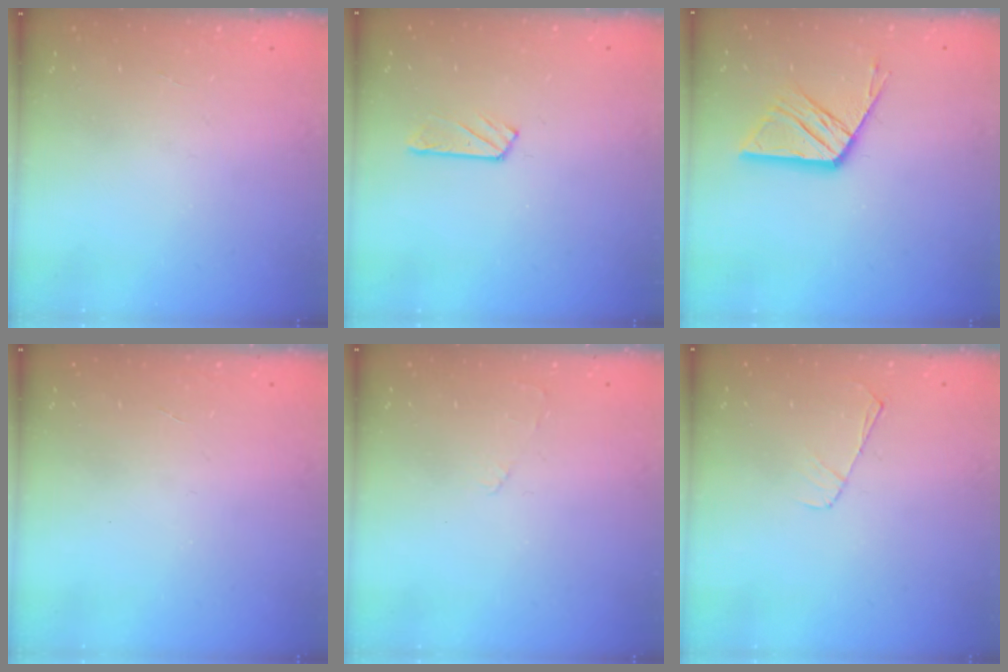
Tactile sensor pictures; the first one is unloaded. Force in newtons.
{"total": 3.8, "press": 3.8, "slide": 0.4}
{"total": 11.4, "press": 11.4, "slide": 0.8}
{"total": 0.0}
{"total": 2.4, "press": 2.4, "slide": 0.4}
{"total": 3.9, "press": 3.8, "slide": 0.5}